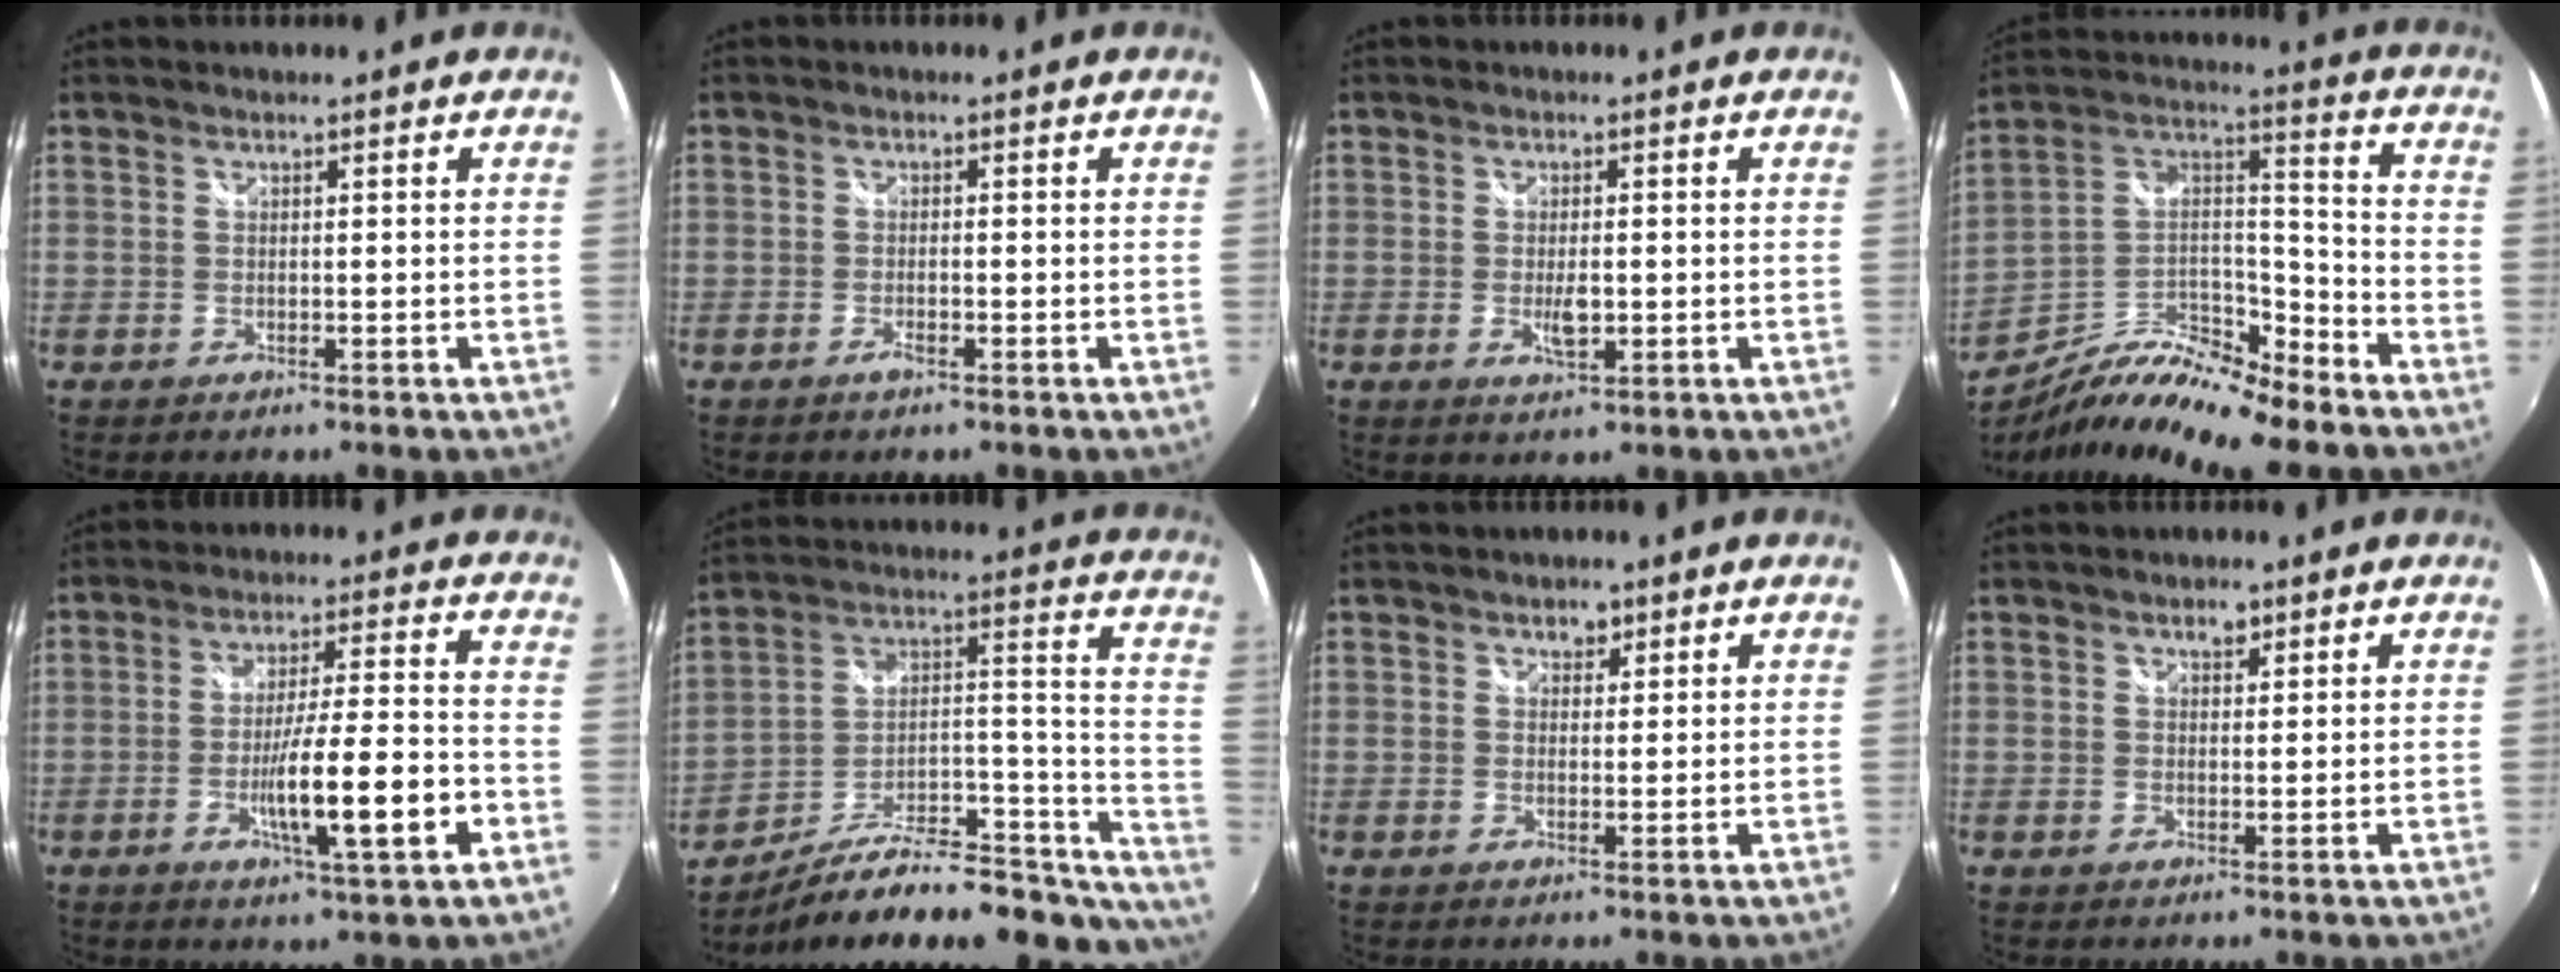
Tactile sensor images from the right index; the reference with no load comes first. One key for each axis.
{"total": 1.4, "fx": -0.8, "fy": 0.3, "fz": 1.1, "tx": -0.023, "ty": -0.002, "tz": -0.015}
{"total": 3.6, "fx": -0.6, "fy": 1.5, "fz": 3.2, "tx": -0.055, "ty": -0.008, "tz": -0.008}
{"total": 15.1, "fx": -12.3, "fy": 1.9, "fz": 8.6, "tx": -0.161, "ty": 0.003, "tz": -0.237}
{"total": 12.5, "fx": -4.4, "fy": 0.7, "fz": 11.7, "tx": -0.197, "ty": -0.018, "tz": -0.067}
{"total": 25.3, "fx": -14.4, "fy": 10.4, "fz": 18.0, "tx": -0.237, "ty": 0.026, "tz": -0.213}
{"total": 1.8, "fx": 1.0, "fy": 1.4, "fz": 0.6, "tx": -0.004, "ty": 0.006, "tz": 0.015}
{"total": 1.7, "fx": 1.1, "fy": 1.1, "fz": 0.9, "tx": -0.010, "ty": 0.005, "tz": 0.017}